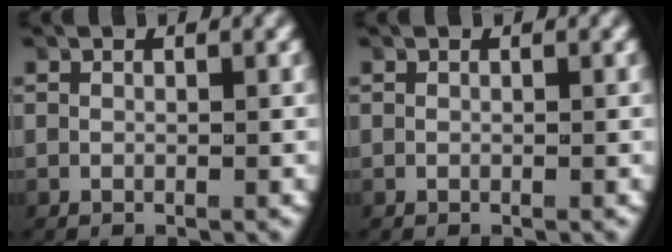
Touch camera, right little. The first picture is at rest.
{"total": 0.0}